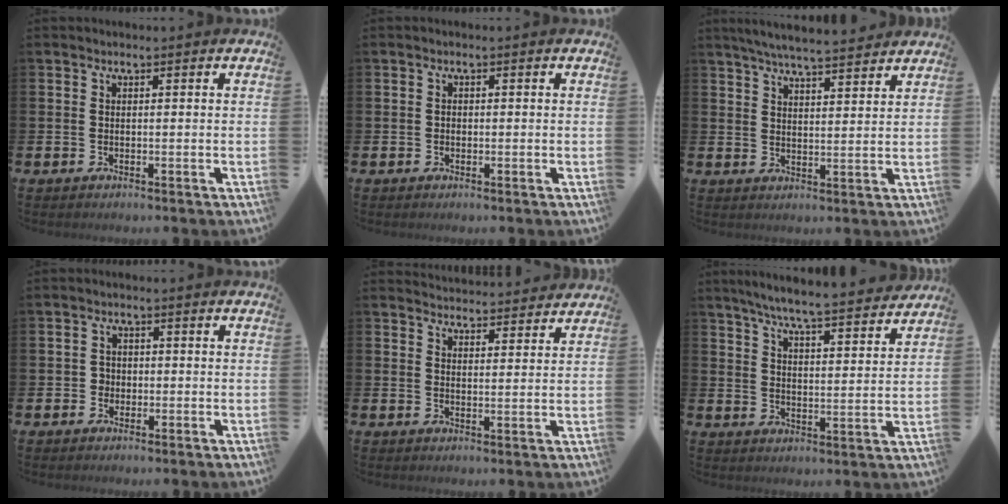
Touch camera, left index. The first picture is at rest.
{"total": 0.6, "force": [-0.1, 0.6, 0.2], "torque": [-0.007, 0.005, -0.004]}
{"total": 5.6, "force": [5.5, 0.1, 1.4], "torque": [-0.035, -0.030, 0.096]}
{"total": 1.7, "force": [-0.2, 1.6, 0.3], "torque": [-0.003, 0.005, -0.010]}
{"total": 4.1, "force": [4.0, 0.5, -0.2], "torque": [-0.002, -0.029, 0.072]}
{"total": 7.1, "force": [6.8, 0.0, 2.3], "torque": [-0.060, -0.049, 0.115]}